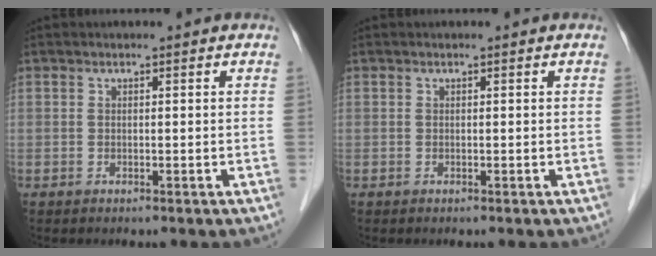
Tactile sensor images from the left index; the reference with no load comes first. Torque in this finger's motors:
{"motor_torque": [0.00, 0.00, 0.02, 0.00]}